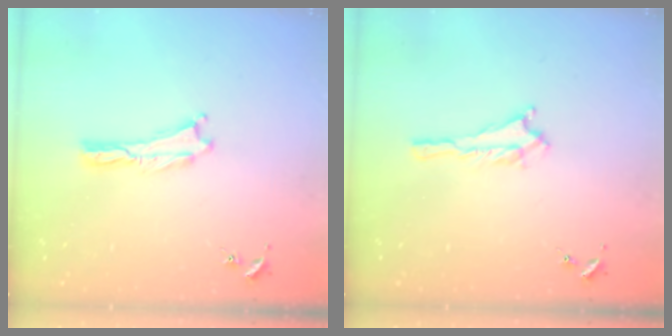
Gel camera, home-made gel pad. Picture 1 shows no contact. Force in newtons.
{"total": 1.5, "press": 1.4, "slide": 0.2}